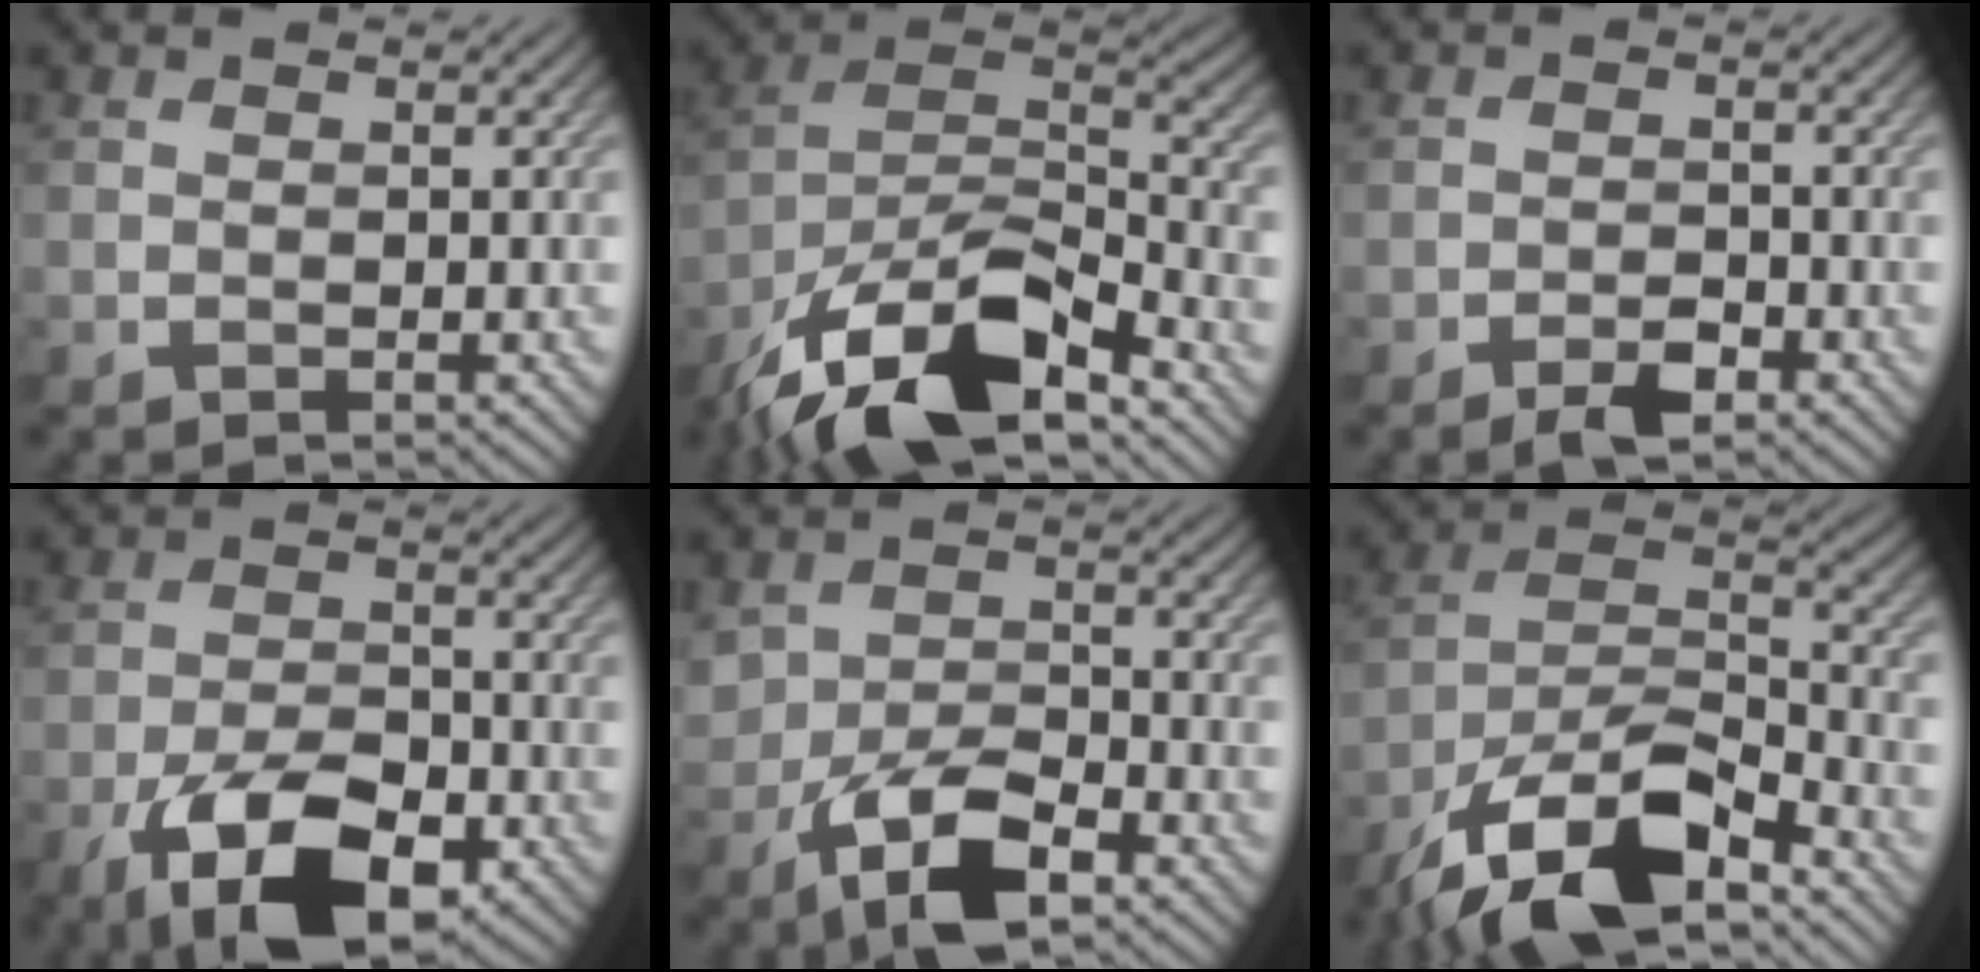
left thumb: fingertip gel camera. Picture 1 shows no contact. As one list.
[{"total": 16.0, "force": [-11.2, 5.4, 10.0], "torque": [-0.205, -0.009, -0.213]}, {"total": 2.7, "force": [-1.9, 1.0, 1.6], "torque": [-0.027, 0.002, -0.036]}, {"total": 11.9, "force": [-6.5, 5.5, 8.4], "torque": [-0.161, -0.016, -0.116]}, {"total": 7.7, "force": [-3.8, 3.9, 5.5], "torque": [-0.112, -0.006, -0.073]}, {"total": 14.4, "force": [-10.1, 4.7, 9.2], "torque": [-0.178, -0.005, -0.204]}]